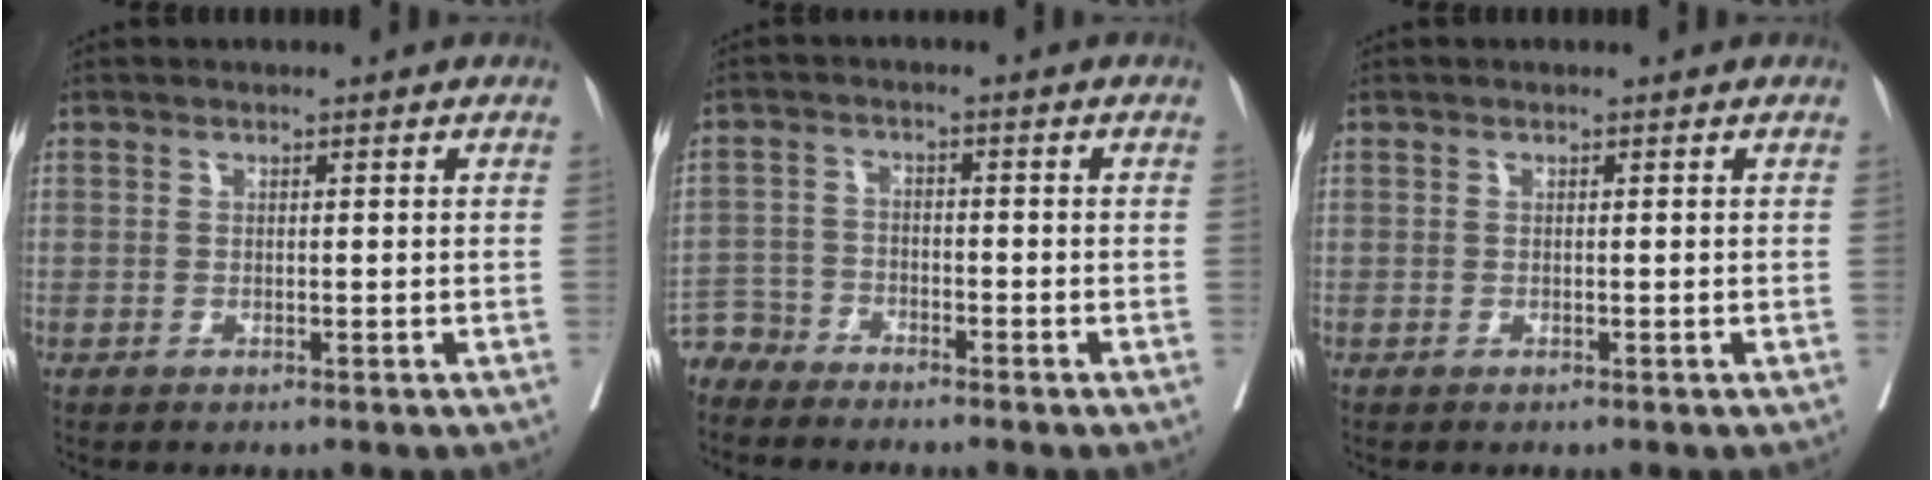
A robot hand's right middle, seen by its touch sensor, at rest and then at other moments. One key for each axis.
{"total": 4.9, "fx": -4.7, "fy": 1.0, "fz": -0.9, "tx": 0.021, "ty": -0.004, "tz": -0.094}
{"total": 0.0}